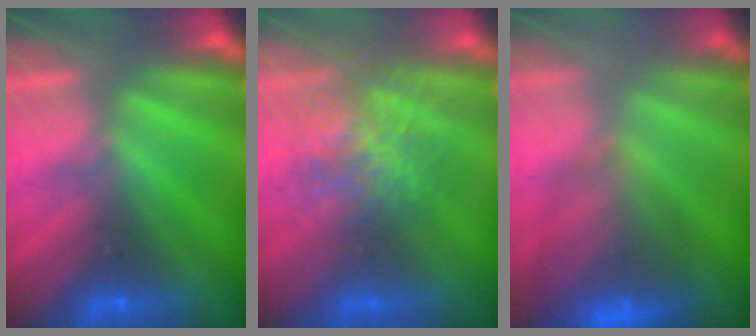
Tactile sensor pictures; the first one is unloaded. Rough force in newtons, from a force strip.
{"total": 3.5}
{"total": 6.4}